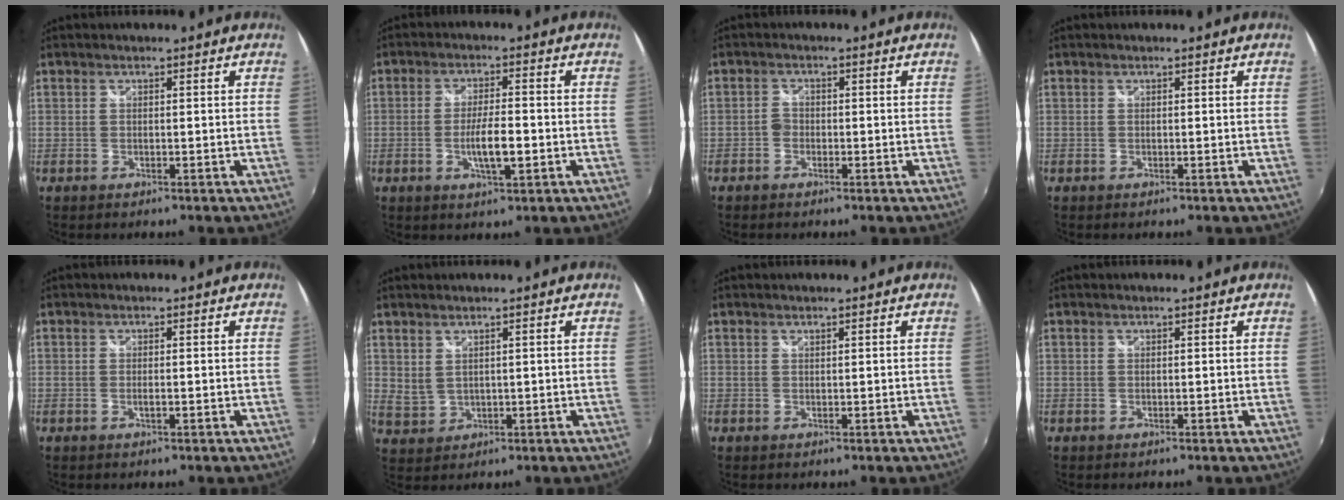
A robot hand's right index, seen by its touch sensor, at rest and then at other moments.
{"total": 6.0, "force": [-1.7, 1.2, 5.6], "torque": [-0.106, -0.004, -0.026]}
{"total": 1.4, "force": [-0.8, 1.1, 0.4], "torque": [-0.006, 0.005, -0.014]}
{"total": 0.0}
{"total": 0.9, "force": [-0.3, 0.0, 0.9], "torque": [-0.016, 0.001, -0.005]}
{"total": 2.5, "force": [1.6, 1.4, 1.2], "torque": [-0.023, 0.000, 0.039]}
{"total": 0.0}
{"total": 0.0}